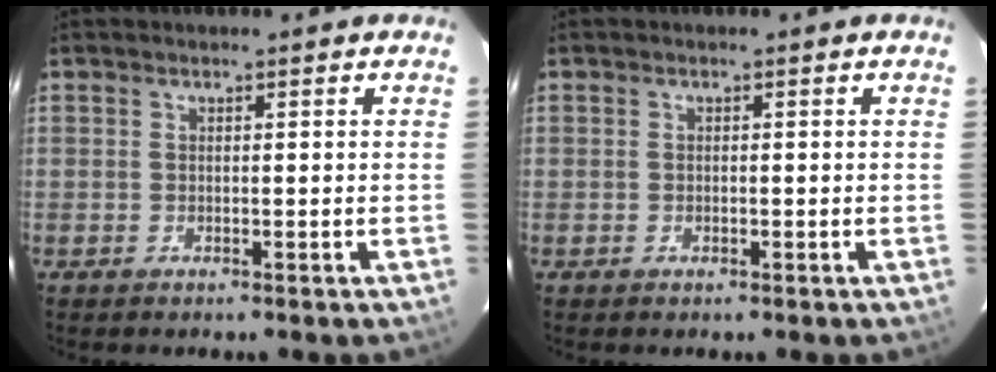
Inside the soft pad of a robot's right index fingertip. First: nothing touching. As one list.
[{"total": 0.8, "force": [-0.2, 0.5, 0.5], "torque": [-0.008, 0.001, -0.004]}]